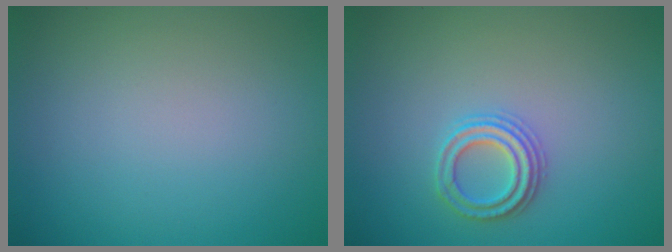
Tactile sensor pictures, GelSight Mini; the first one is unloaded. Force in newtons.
{"total": 2.3, "press": 2.3, "slide": 0.3}